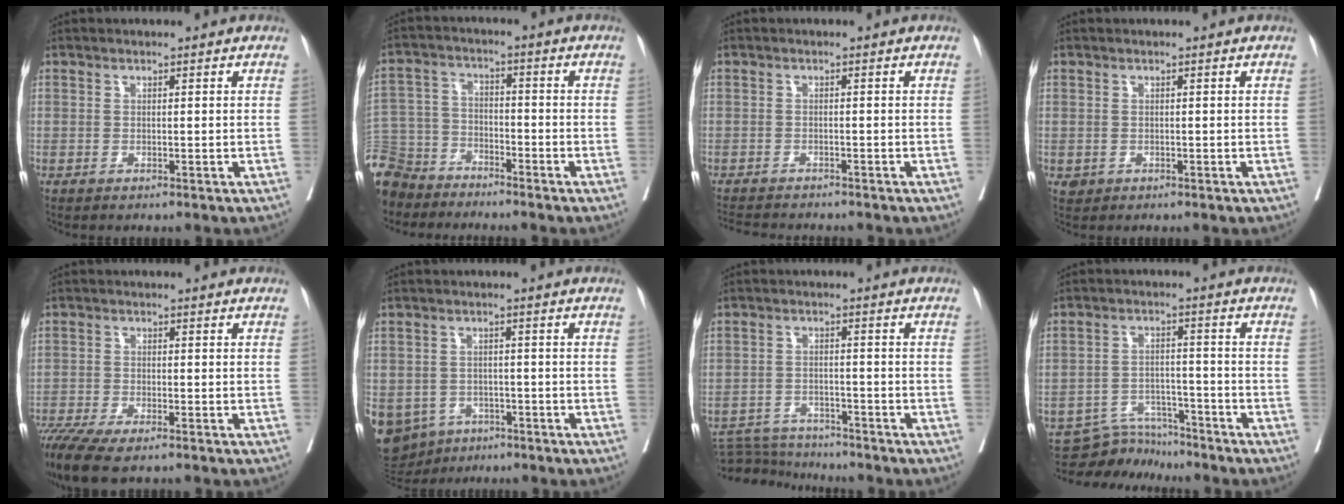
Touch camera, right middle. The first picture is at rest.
{"total": 12.7, "force": [-11.0, 5.8, 2.4], "torque": [-0.074, 0.004, -0.213]}
{"total": 7.0, "force": [-6.6, 1.1, 2.3], "torque": [-0.032, -0.007, -0.099]}
{"total": 1.0, "force": [-0.3, 0.9, 0.2], "torque": [-0.003, 0.003, 0.002]}
{"total": 8.4, "force": [-6.5, 1.8, 5.1], "torque": [-0.089, -0.015, -0.111]}
{"total": 13.6, "force": [-6.8, 10.9, 4.5], "torque": [-0.135, -0.001, -0.087]}
{"total": 6.6, "force": [-6.6, 0.8, -0.2], "torque": [0.000, -0.002, -0.117]}
{"total": 6.3, "force": [-6.2, 1.2, -0.8], "torque": [0.010, 0.006, -0.108]}